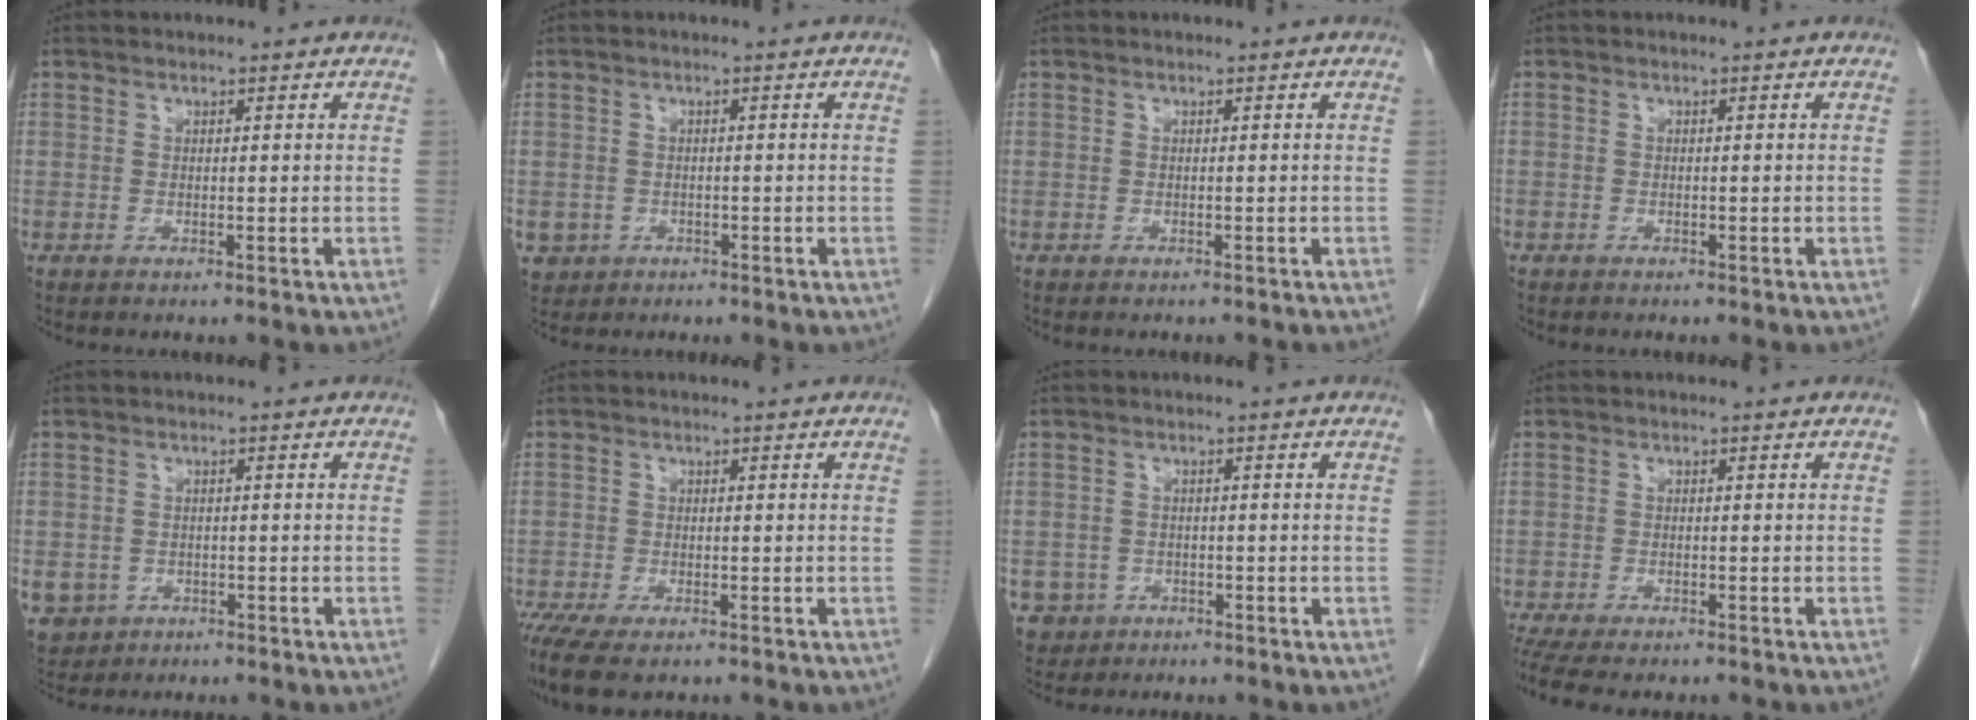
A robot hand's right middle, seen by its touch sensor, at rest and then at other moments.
{"total": 3.7, "force": [-1.6, 3.3, 0.5], "torque": [-0.009, 0.004, -0.022]}
{"total": 3.4, "force": [-3.2, 0.4, 1.2], "torque": [-0.020, -0.007, -0.037]}
{"total": 0.5, "force": [-0.4, 0.3, 0.1], "torque": [-0.006, 0.002, -0.008]}
{"total": 6.9, "force": [-2.8, 6.1, 1.8], "torque": [-0.050, 0.000, -0.037]}
{"total": 8.6, "force": [-6.2, 3.0, 5.1], "torque": [-0.100, -0.018, -0.100]}
{"total": 4.2, "force": [-1.9, 3.8, 0.3], "torque": [-0.005, 0.009, -0.029]}
{"total": 9.3, "force": [-7.7, 2.5, 4.5], "torque": [-0.079, -0.004, -0.114]}